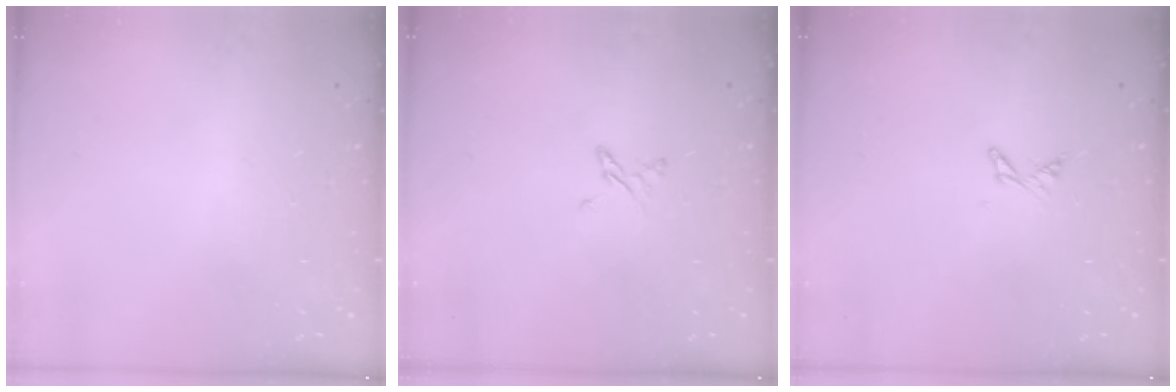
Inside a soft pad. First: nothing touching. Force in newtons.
{"total": 3.4, "press": 3.4, "slide": 0.5}
{"total": 4.3, "press": 4.3, "slide": 0.5}